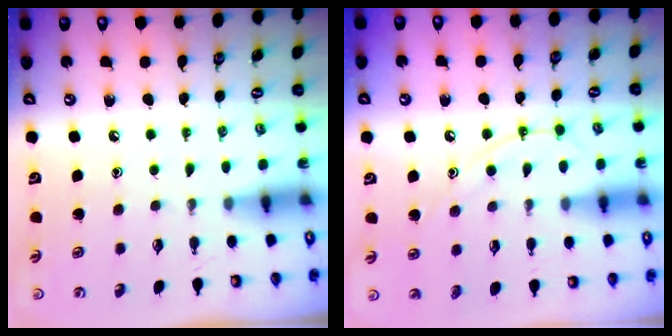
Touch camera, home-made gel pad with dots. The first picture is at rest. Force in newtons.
{"total": 9.3, "press": 9.3, "slide": 0.4}